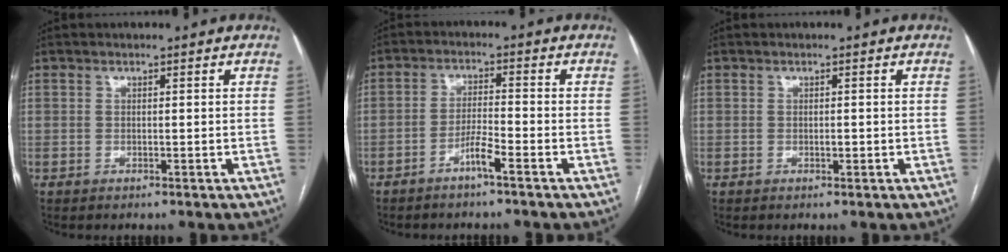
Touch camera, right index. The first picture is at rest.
{"total": 3.8, "force": [-2.5, -0.1, 2.8], "torque": [-0.054, 0.001, -0.050]}
{"total": 0.6, "force": [-0.1, 0.3, 0.5], "torque": [-0.009, 0.000, -0.002]}